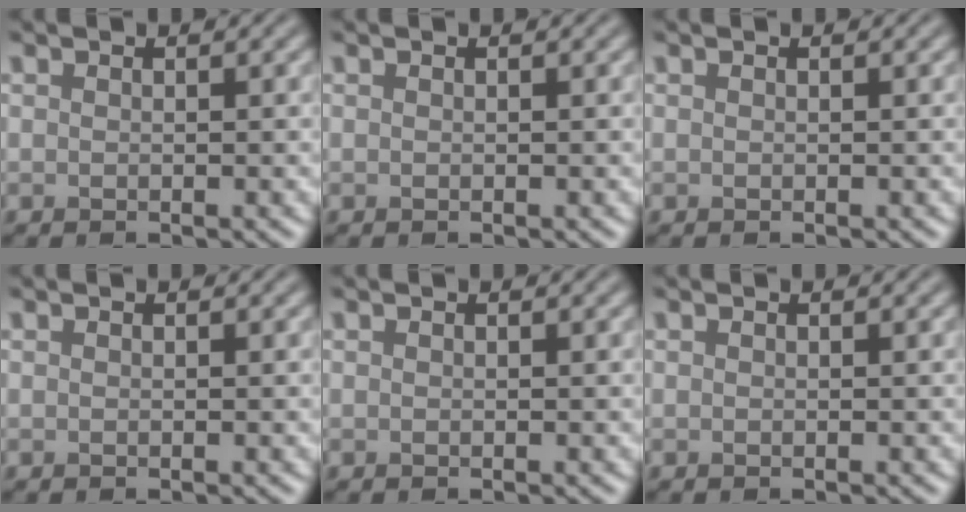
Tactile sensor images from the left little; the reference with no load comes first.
{"total": 0.0}
{"total": 0.0}
{"total": 0.0}
{"total": 0.0}
{"total": 0.0}